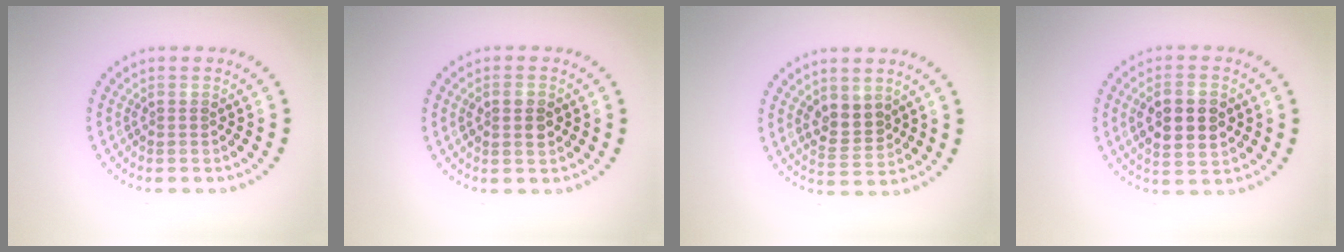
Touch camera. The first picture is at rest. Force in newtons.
{"total": 2.0, "press": 2.0, "slide": 0.3}
{"total": 2.7, "press": 2.5, "slide": 0.9}
{"total": 5.2, "press": 5.2, "slide": 0.5}